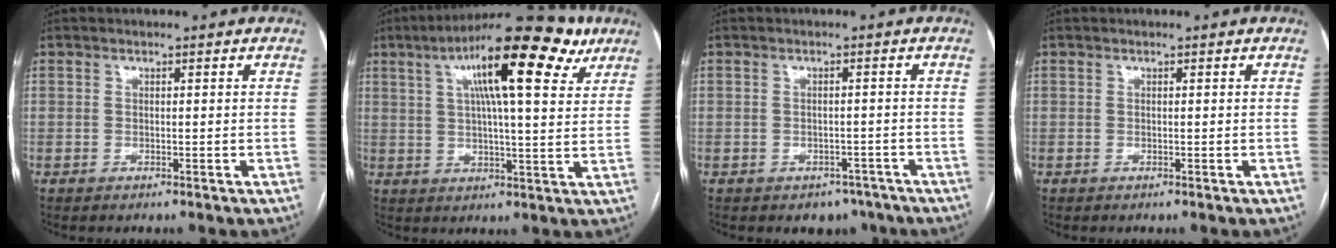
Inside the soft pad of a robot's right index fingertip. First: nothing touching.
{"total": 18.4, "force": [9.2, 3.6, 15.5], "torque": [-0.248, 0.041, 0.138]}
{"total": 3.9, "force": [-2.8, 2.6, 0.7], "torque": [0.004, 0.014, -0.032]}
{"total": 0.0}